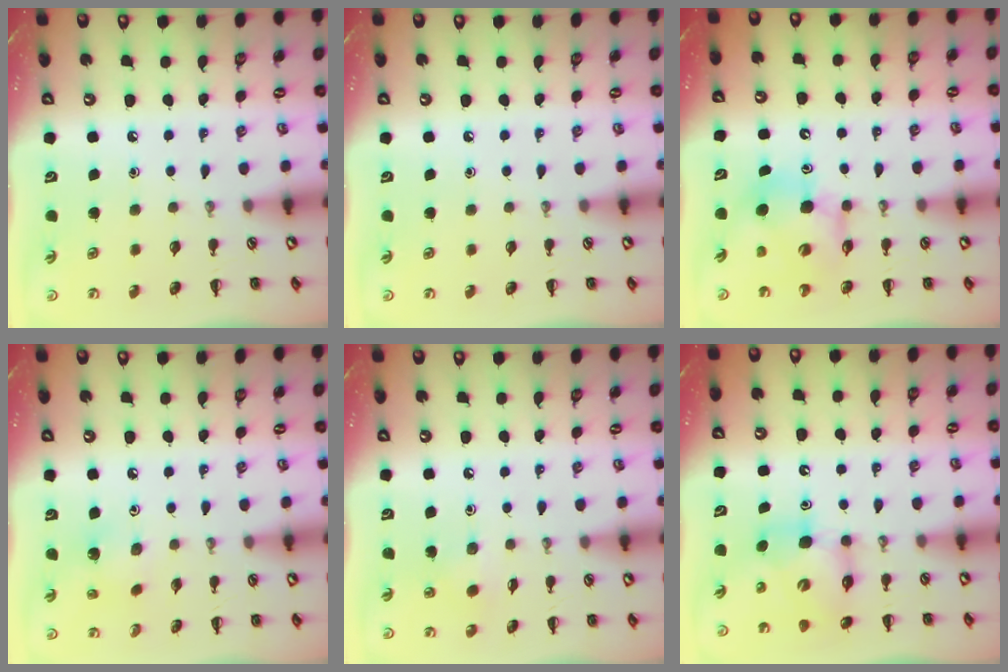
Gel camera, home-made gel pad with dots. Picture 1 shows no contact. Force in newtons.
{"total": 0.0}
{"total": 7.9, "press": 7.6, "slide": 2.1}
{"total": 2.2, "press": 2.1, "slide": 0.7}
{"total": 2.7, "press": 2.6, "slide": 0.6}
{"total": 7.0, "press": 7.0, "slide": 0.8}